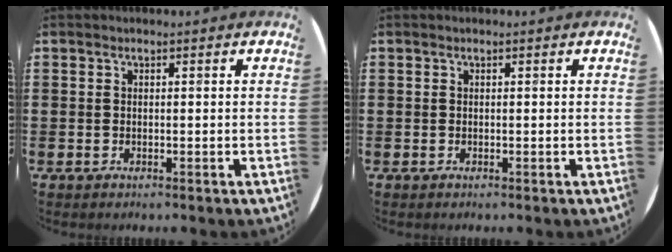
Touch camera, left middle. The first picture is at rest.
{"total": 0.0}